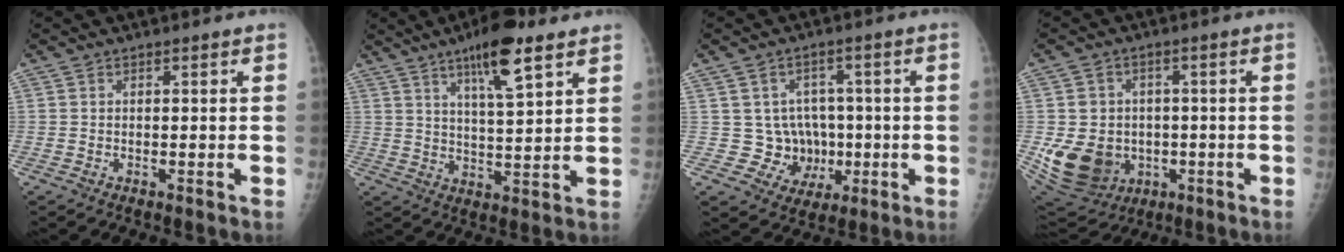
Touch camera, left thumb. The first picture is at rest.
{"total": 11.2, "force": [6.7, 2.4, 8.6], "torque": [-0.133, -0.032, 0.110]}
{"total": 7.5, "force": [-0.3, 7.3, 1.9], "torque": [0.022, 0.016, 0.004]}
{"total": 14.9, "force": [-2.5, 12.6, 7.5], "torque": [-0.130, 0.001, -0.016]}